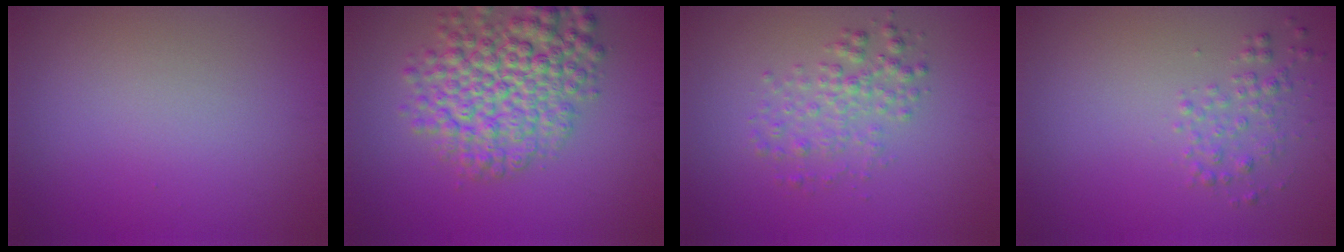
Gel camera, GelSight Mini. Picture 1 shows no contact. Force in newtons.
{"total": 7.3, "press": 7.3, "slide": 0.3}
{"total": 2.6, "press": 2.6, "slide": 0.1}
{"total": 1.7, "press": 1.7, "slide": 0.1}